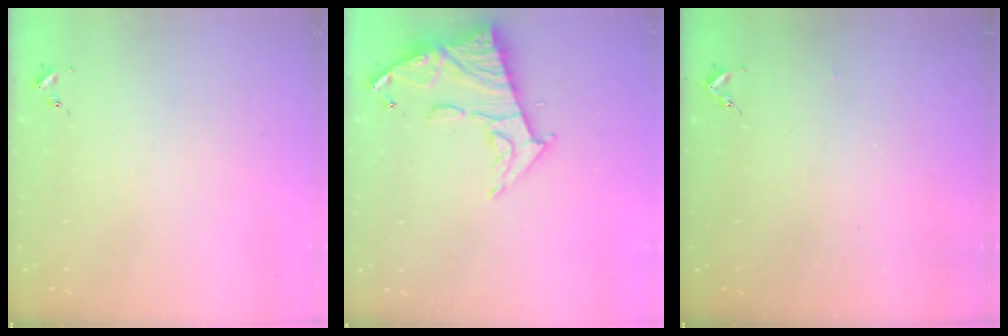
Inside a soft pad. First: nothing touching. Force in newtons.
{"total": 13.0, "press": 12.9, "slide": 1.4}
{"total": 2.6, "press": 2.5, "slide": 0.3}